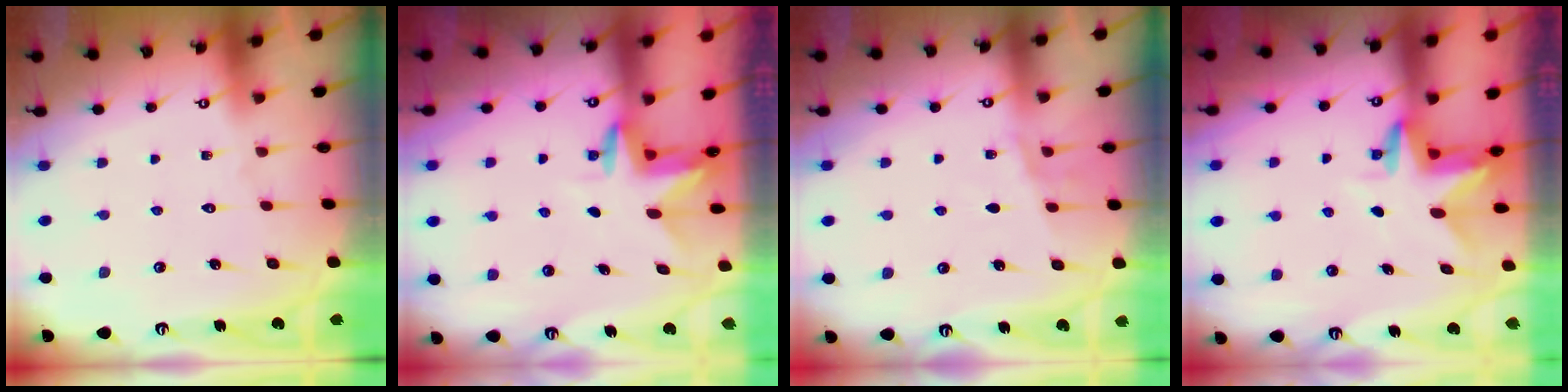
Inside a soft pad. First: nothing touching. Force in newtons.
{"total": 3.2, "press": 3.2, "slide": 0.3}
{"total": 5.4, "press": 5.3, "slide": 1.4}
{"total": 4.2, "press": 4.2, "slide": 0.1}